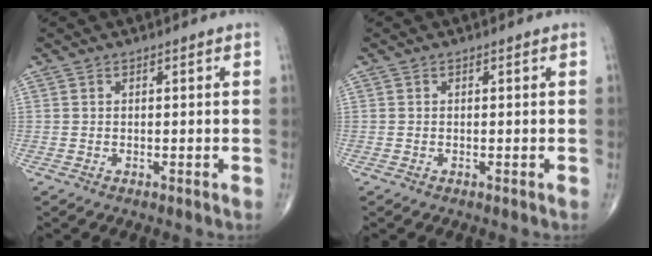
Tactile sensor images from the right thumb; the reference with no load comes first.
{"total": 0.0}